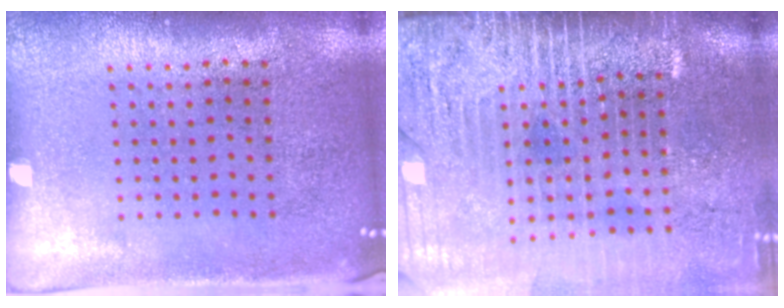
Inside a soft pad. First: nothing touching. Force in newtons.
{"total": 4.5, "press": 3.8, "slide": 2.4}